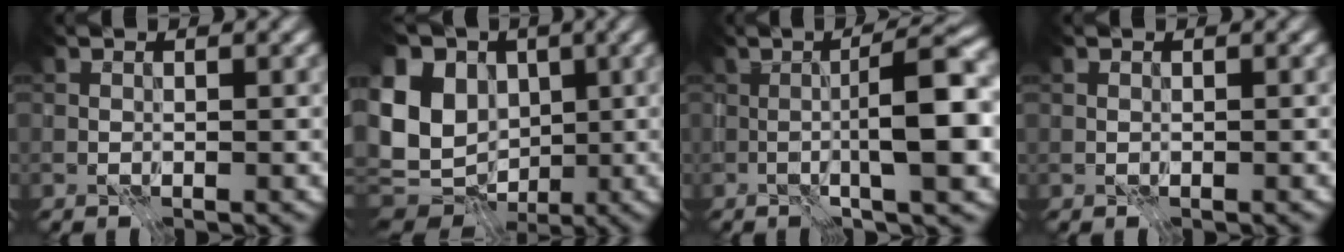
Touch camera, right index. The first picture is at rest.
{"total": 13.5, "force": [0.3, 11.1, 7.6], "torque": [-0.168, 0.009, -0.007]}
{"total": 7.1, "force": [-1.0, 0.7, 7.0], "torque": [-0.106, 0.017, -0.022]}
{"total": 0.0}